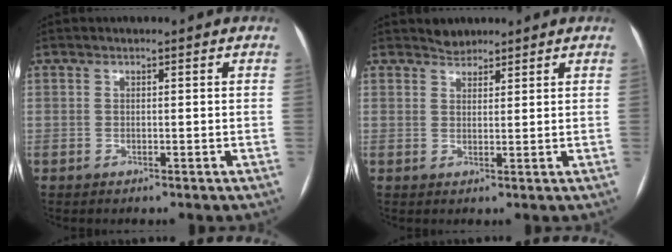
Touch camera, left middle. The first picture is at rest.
{"total": 2.0, "force": [1.9, 0.8, -0.1], "torque": [0.000, 0.004, 0.032]}